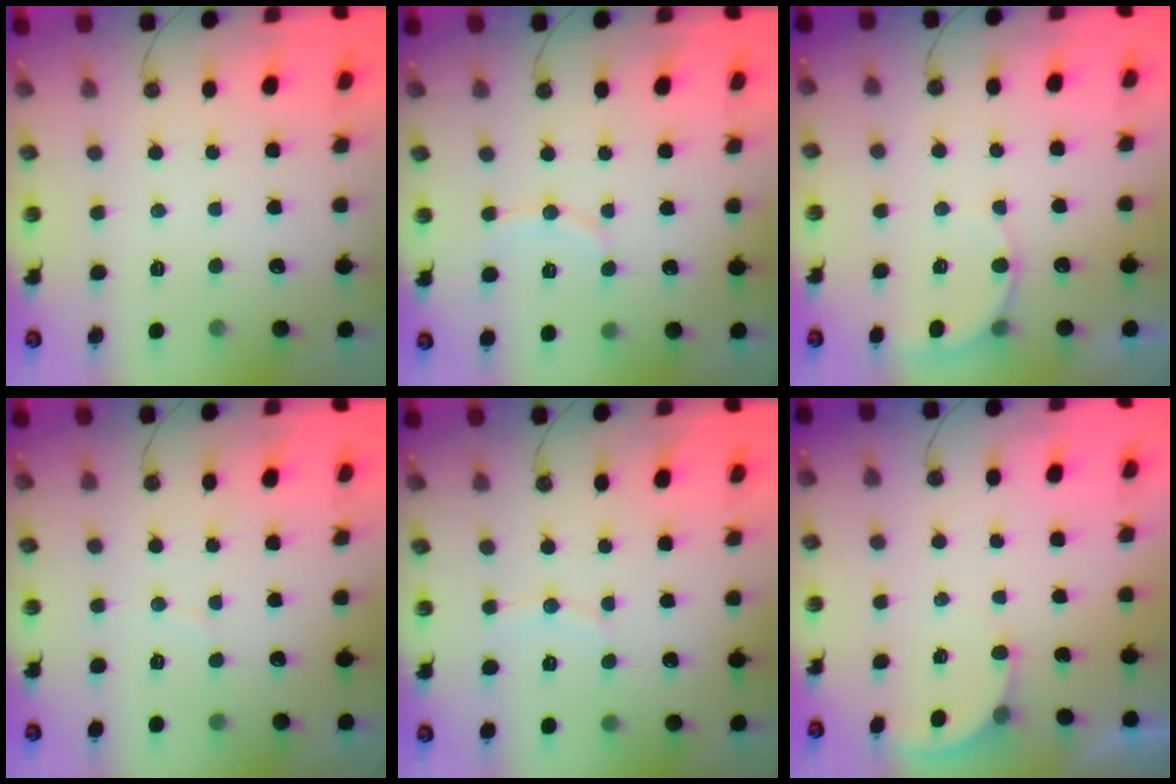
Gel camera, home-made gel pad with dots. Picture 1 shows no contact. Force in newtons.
{"total": 8.1, "press": 7.8, "slide": 2.1}
{"total": 5.5, "press": 5.4, "slide": 0.7}
{"total": 2.6, "press": 2.6, "slide": 0.3}
{"total": 6.3, "press": 6.2, "slide": 1.3}
{"total": 2.6, "press": 2.6, "slide": 0.0}